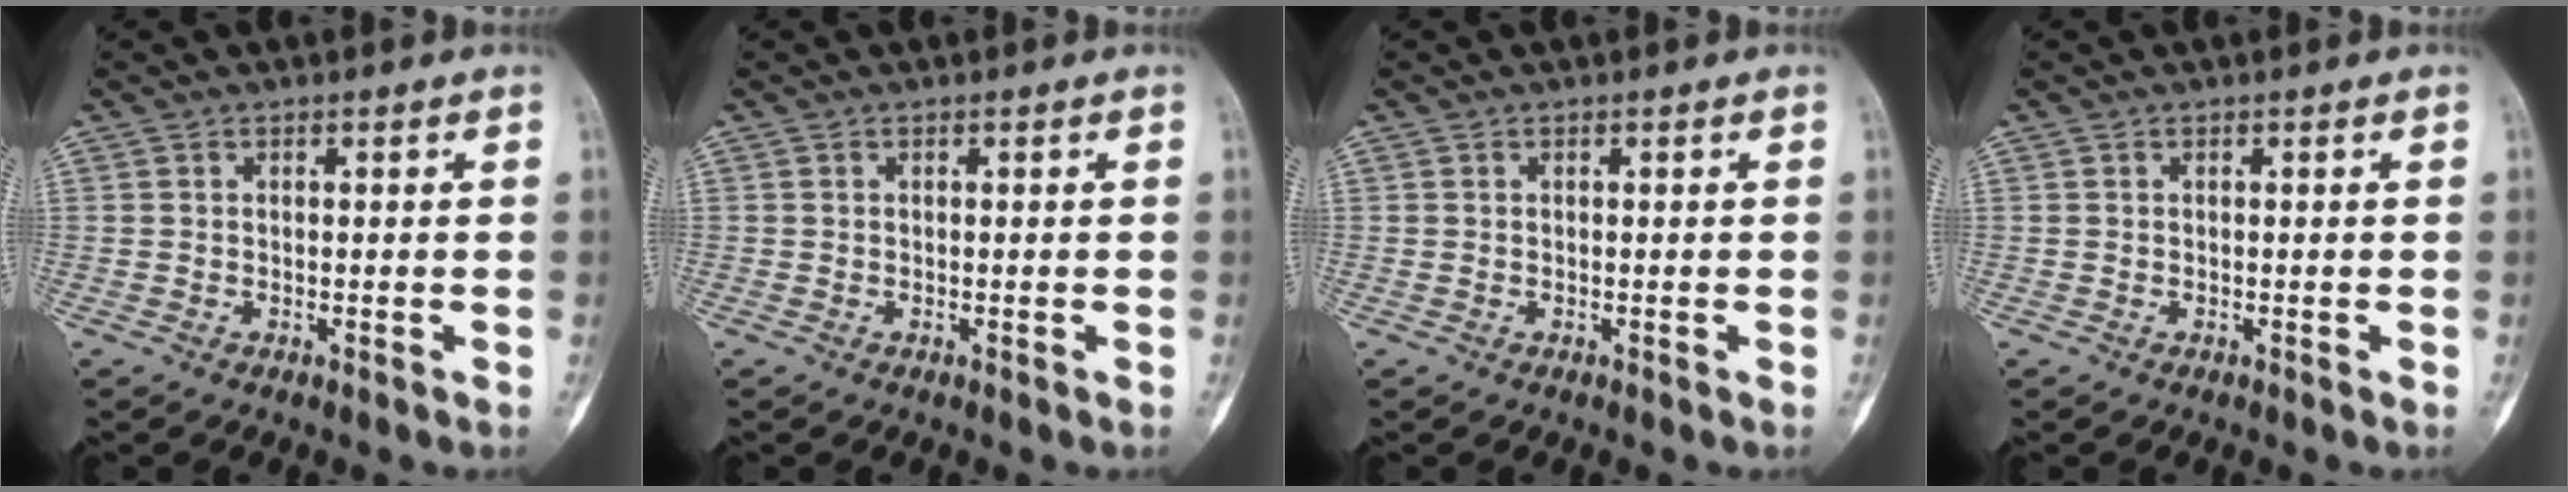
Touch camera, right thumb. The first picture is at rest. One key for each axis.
{"total": 0.0}
{"total": 0.0}
{"total": 0.0}